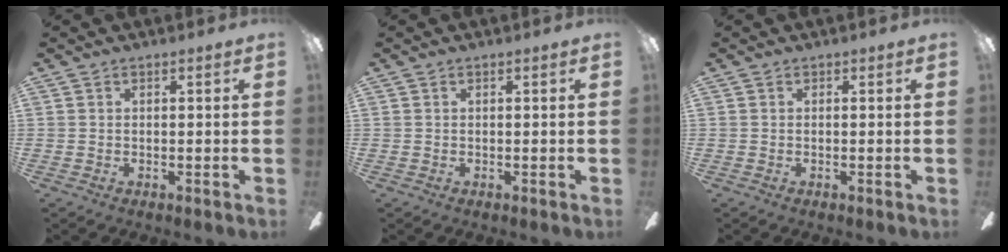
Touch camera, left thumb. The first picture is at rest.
{"total": 0.0}
{"total": 0.0}